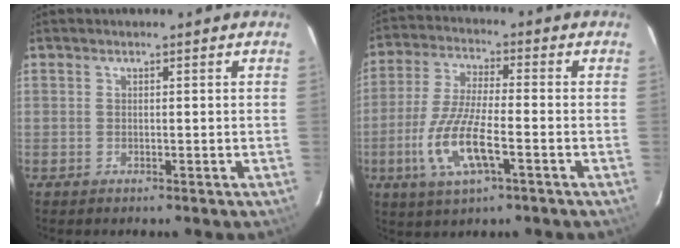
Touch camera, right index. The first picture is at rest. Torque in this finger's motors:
{"motor_torque": [0.44, -0.18, 0.41, 0.19]}